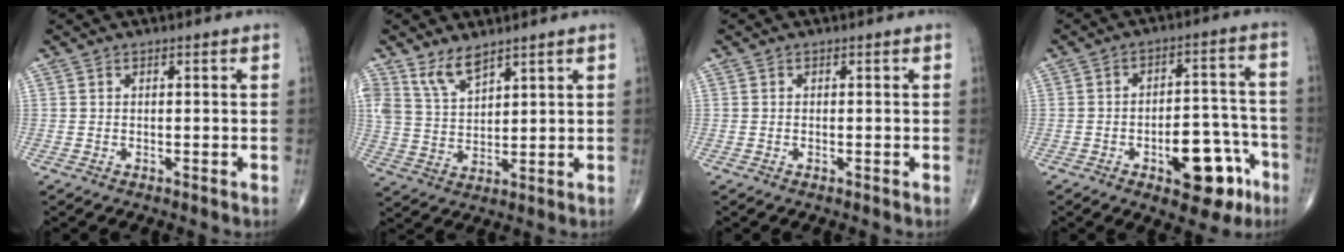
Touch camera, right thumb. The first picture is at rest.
{"total": 5.9, "force": [4.6, 2.3, 2.8], "torque": [-0.043, -0.030, 0.096]}
{"total": 0.0}
{"total": 14.0, "force": [-6.2, 6.8, 10.5], "torque": [-0.105, 0.051, -0.077]}